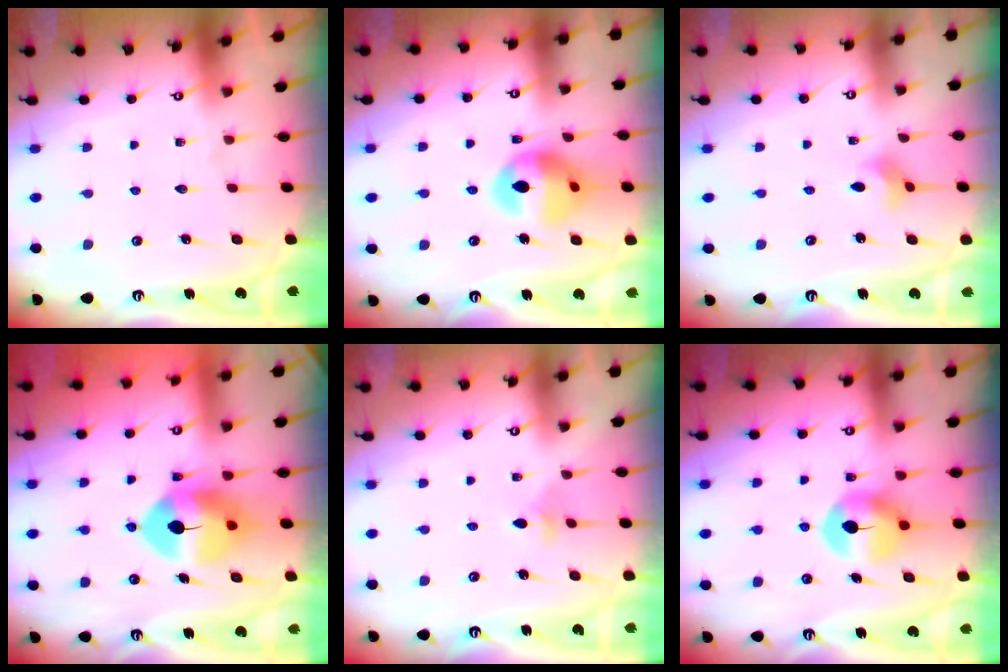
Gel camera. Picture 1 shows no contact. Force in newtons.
{"total": 14.3, "press": 13.5, "slide": 4.8}
{"total": 2.8, "press": 2.7, "slide": 0.4}
{"total": 10.8, "press": 10.6, "slide": 1.8}
{"total": 3.6, "press": 3.6, "slide": 0.6}
{"total": 8.4, "press": 8.3, "slide": 1.2}